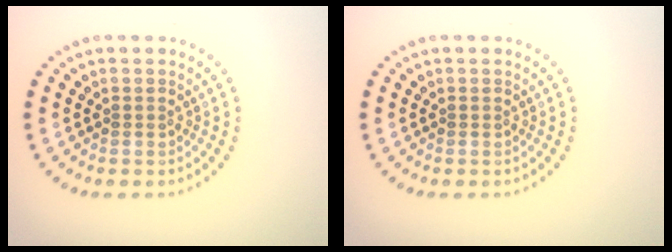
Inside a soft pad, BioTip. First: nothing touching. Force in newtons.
{"total": 0.0}